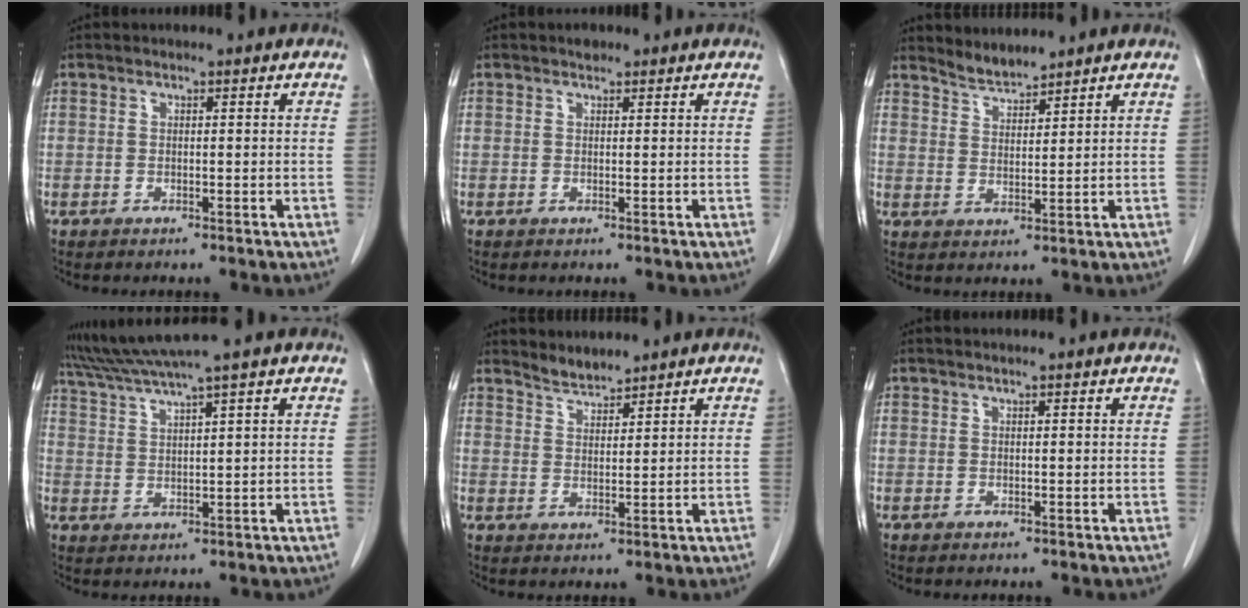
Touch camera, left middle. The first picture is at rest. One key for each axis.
{"total": 0.9, "fx": 0.7, "fy": 0.5, "fz": 0.3, "tx": -0.009, "ty": 0.006, "tz": 0.011}
{"total": 3.3, "fx": 3.3, "fy": 0.0, "fz": 0.0, "tx": -0.003, "ty": 0.000, "tz": 0.065}
{"total": 6.7, "fx": 5.7, "fy": -1.8, "fz": 3.0, "tx": -0.064, "ty": 0.010, "tz": 0.111}
{"total": 2.8, "fx": 2.8, "fy": 0.1, "fz": 0.0, "tx": -0.002, "ty": 0.001, "tz": 0.055}
{"total": 1.3, "fx": 1.0, "fy": 0.1, "fz": 0.8, "tx": -0.010, "ty": 0.015, "tz": 0.016}